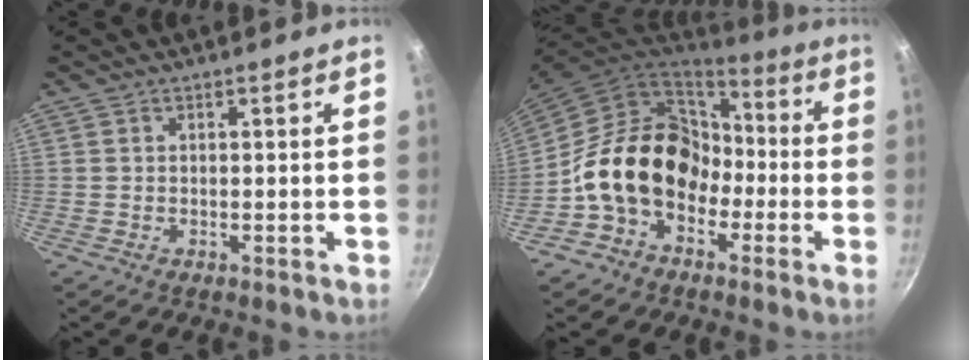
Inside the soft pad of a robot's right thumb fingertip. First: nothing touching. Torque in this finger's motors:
{"motor_torque": [1.84, 3.17, 1.32, -1.45, 0.14]}